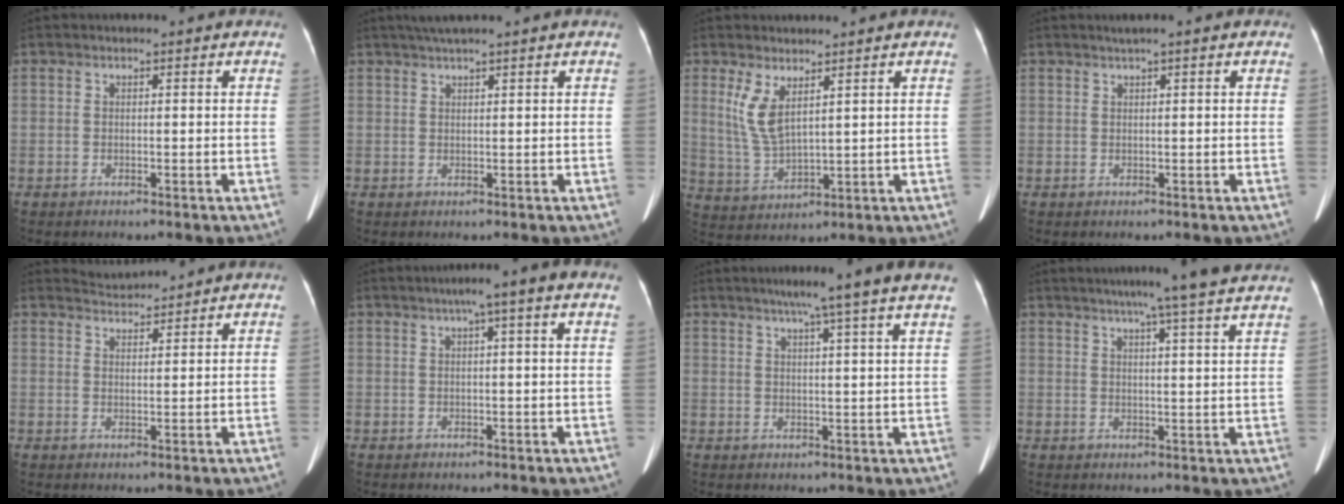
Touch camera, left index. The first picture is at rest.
{"total": 3.5, "force": [2.8, -0.1, 2.0], "torque": [-0.030, 0.027, 0.052]}
{"total": 5.5, "force": [2.6, 1.6, 4.6], "torque": [-0.111, -0.009, 0.066]}
{"total": 2.0, "force": [1.4, 0.1, 1.4], "torque": [-0.022, 0.016, 0.019]}
{"total": 2.8, "force": [2.7, -0.4, -0.6], "torque": [0.002, 0.008, 0.056]}
{"total": 5.8, "force": [3.1, -0.2, 4.9], "torque": [-0.065, 0.029, 0.041]}
{"total": 9.0, "force": [6.8, -1.6, 5.8], "torque": [-0.081, 0.013, 0.078]}
{"total": 13.4, "force": [10.9, -1.0, 7.6], "torque": [-0.115, 0.010, 0.123]}